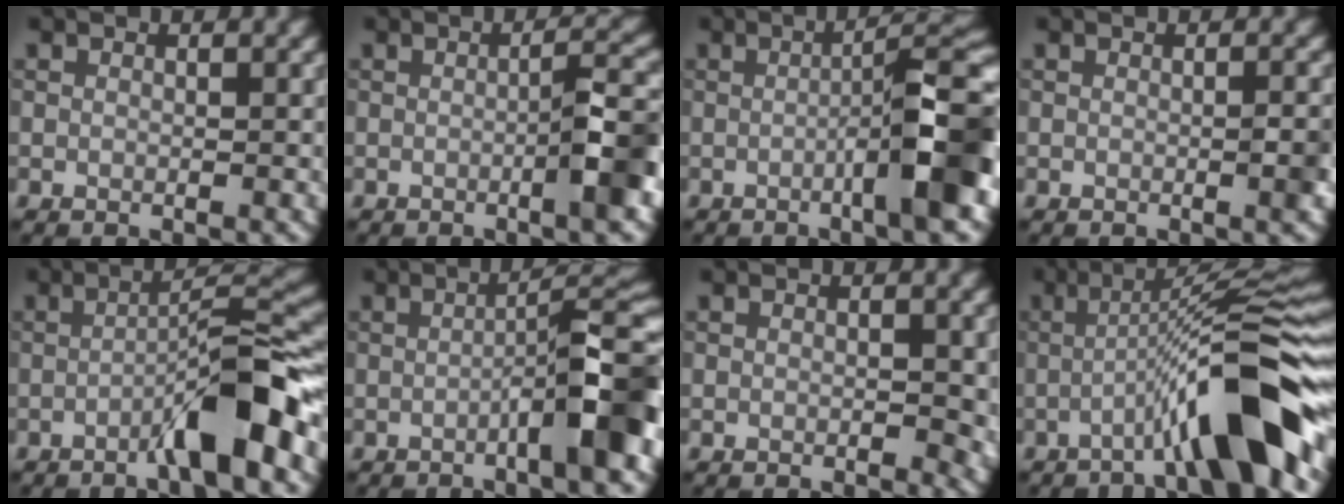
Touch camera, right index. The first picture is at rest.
{"total": 4.3, "force": [-1.1, 0.4, 4.1], "torque": [-0.057, 0.013, -0.025]}
{"total": 8.6, "force": [-1.8, 1.3, 8.3], "torque": [-0.107, 0.017, -0.035]}
{"total": 1.5, "force": [-0.3, 0.1, 1.5], "torque": [-0.022, 0.003, -0.006]}
{"total": 7.2, "force": [-3.0, 0.9, 6.5], "torque": [-0.099, 0.022, -0.057]}
{"total": 8.0, "force": [-2.3, 1.1, 7.6], "torque": [-0.099, 0.022, -0.042]}
{"total": 1.8, "force": [-0.3, 0.8, 1.6], "torque": [-0.019, -0.002, -0.004]}
{"total": 9.6, "force": [-3.7, 1.2, 8.8], "torque": [-0.118, 0.026, -0.069]}